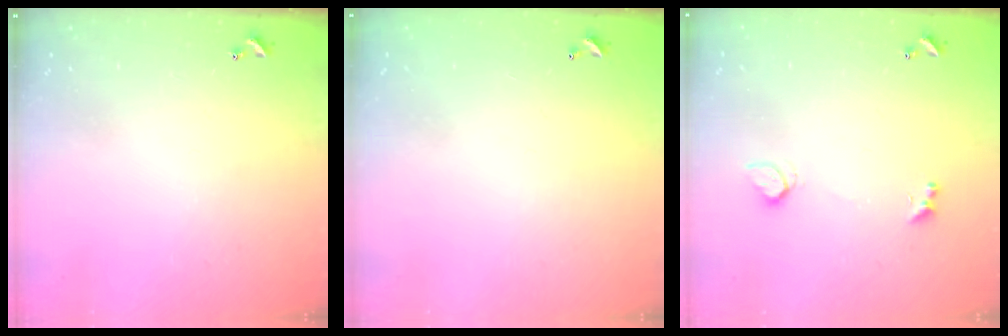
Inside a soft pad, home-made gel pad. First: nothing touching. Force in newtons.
{"total": 2.8, "press": 2.8, "slide": 0.1}
{"total": 1.8, "press": 1.8, "slide": 0.5}